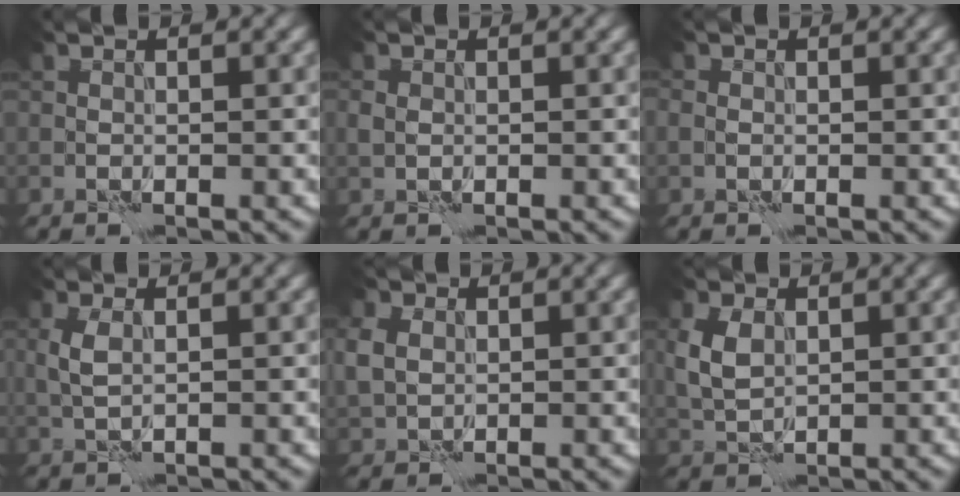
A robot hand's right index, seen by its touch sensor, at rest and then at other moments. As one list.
[{"total": 0.8, "force": [0.0, 0.7, 0.4], "torque": [-0.008, -0.003, -0.002]}, {"total": 0.6, "force": [-0.2, 0.6, 0.2], "torque": [-0.002, -0.003, -0.007]}, {"total": 1.7, "force": [0.5, 0.8, 1.5], "torque": [-0.038, 0.002, 0.012]}, {"total": 3.2, "force": [0.6, 2.6, 1.7], "torque": [-0.052, 0.003, 0.012]}, {"total": 3.2, "force": [1.0, 2.1, 2.2], "torque": [-0.057, 0.004, 0.020]}]